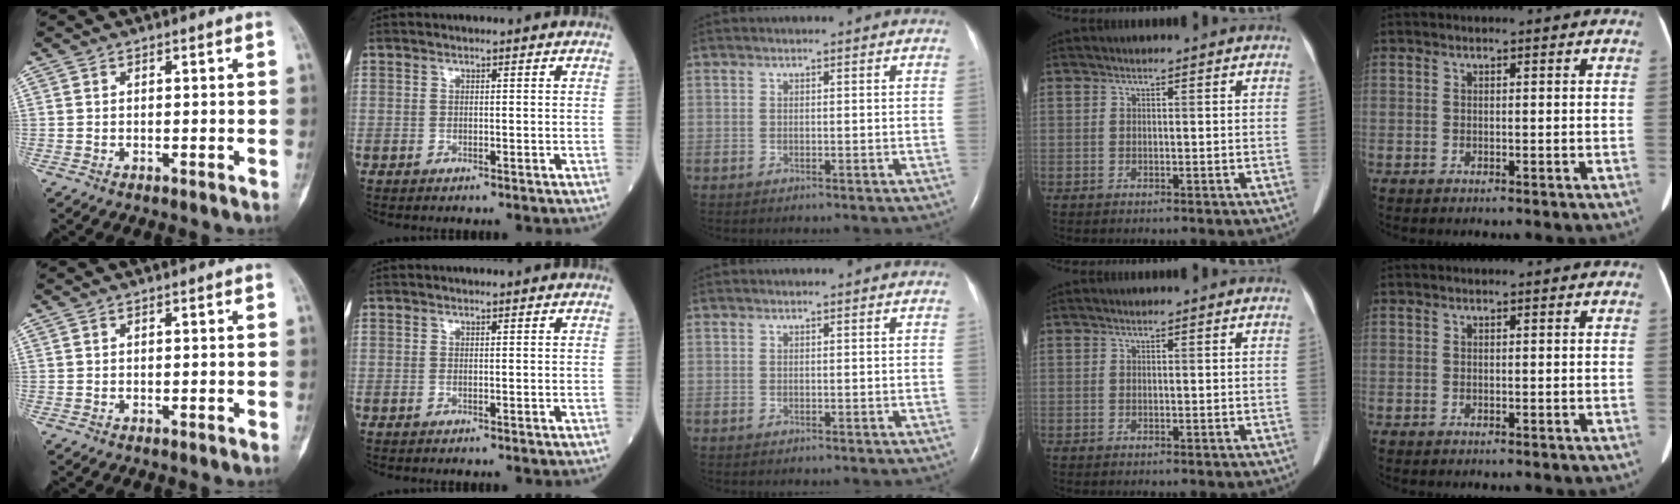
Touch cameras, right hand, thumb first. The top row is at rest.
{}